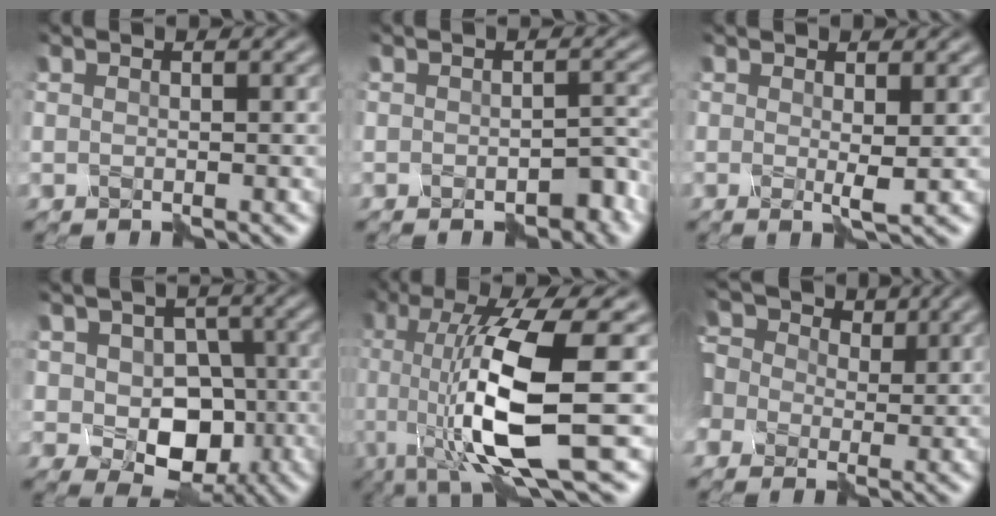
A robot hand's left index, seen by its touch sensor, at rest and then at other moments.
{"total": 2.3, "force": [-1.6, 1.2, 1.2], "torque": [-0.011, -0.003, -0.021]}
{"total": 1.1, "force": [0.3, 0.0, 1.1], "torque": [-0.016, -0.006, 0.002]}
{"total": 5.8, "force": [-1.7, 4.5, 3.3], "torque": [-0.046, -0.003, -0.032]}
{"total": 11.2, "force": [-1.5, 2.6, 10.8], "torque": [-0.171, -0.010, -0.032]}
{"total": 10.8, "force": [3.9, 8.1, 5.9], "torque": [-0.126, 0.033, 0.035]}